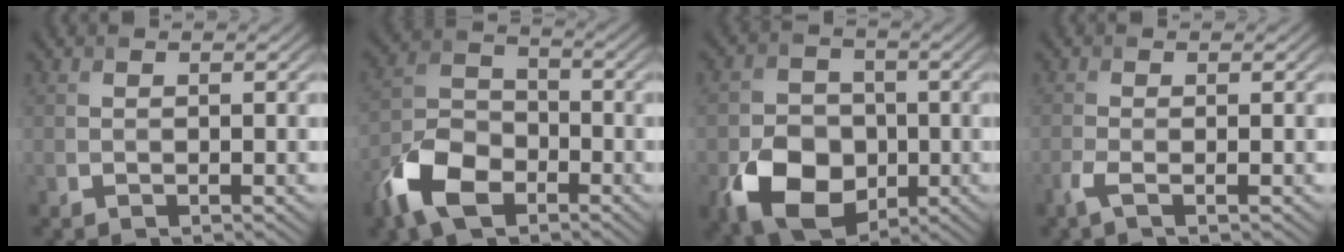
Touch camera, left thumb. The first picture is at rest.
{"total": 9.7, "force": [-5.5, 5.5, 5.8], "torque": [-0.133, -0.007, -0.122]}
{"total": 9.6, "force": [-3.1, 7.3, 5.4], "torque": [-0.114, -0.022, -0.062]}
{"total": 1.8, "force": [-1.0, 0.2, 1.4], "torque": [-0.038, 0.000, -0.028]}